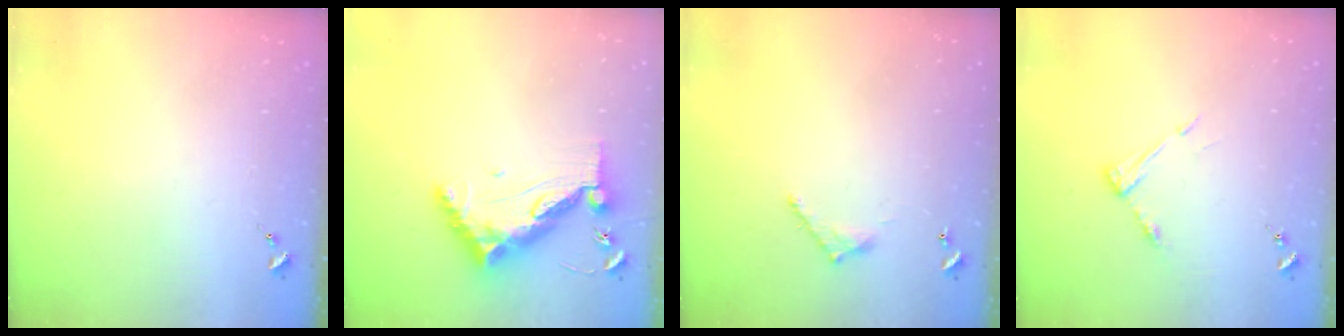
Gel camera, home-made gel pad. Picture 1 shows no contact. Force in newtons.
{"total": 13.4, "press": 13.3, "slide": 1.4}
{"total": 6.3, "press": 6.3, "slide": 0.4}
{"total": 6.4, "press": 6.4, "slide": 0.4}